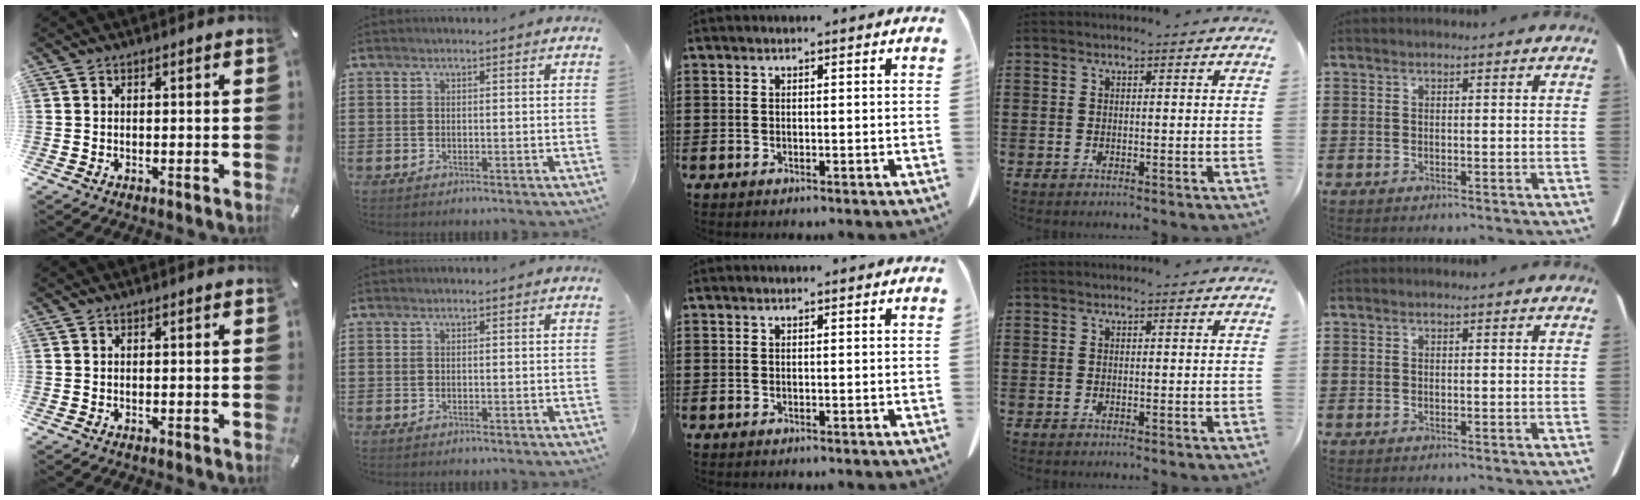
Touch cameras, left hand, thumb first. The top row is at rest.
{}